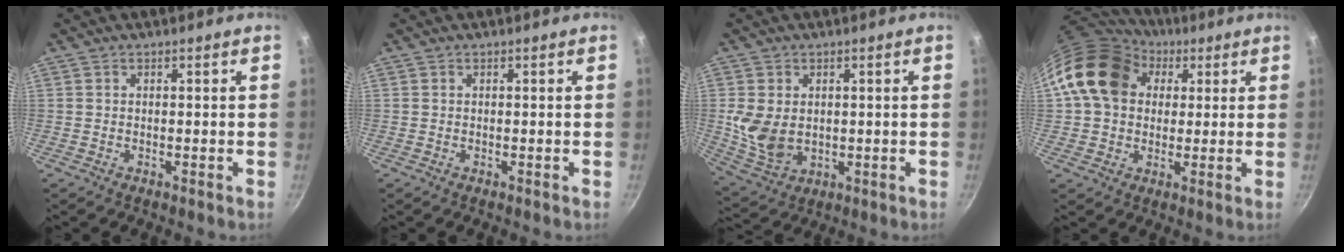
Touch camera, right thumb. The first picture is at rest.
{"total": 0.0}
{"total": 9.2, "force": [0.7, 6.5, 6.4], "torque": [-0.118, -0.018, 0.029]}
{"total": 16.6, "force": [4.4, 13.0, 9.3], "torque": [-0.143, 0.024, 0.065]}